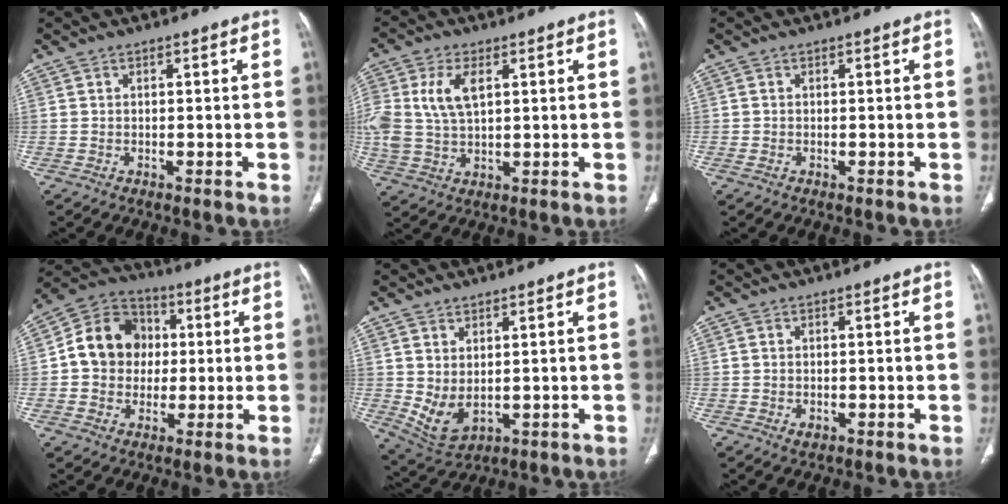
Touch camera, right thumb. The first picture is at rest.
{"total": 9.8, "force": [2.7, 5.5, 7.6], "torque": [-0.172, 0.002, 0.057]}
{"total": 0.6, "force": [-0.2, 0.4, 0.4], "torque": [-0.012, 0.002, -0.001]}
{"total": 13.2, "force": [0.9, 11.5, 6.4], "torque": [-0.079, 0.023, 0.007]}
{"total": 6.7, "force": [0.4, 3.9, 5.5], "torque": [-0.099, -0.009, 0.031]}
{"total": 1.6, "force": [-0.3, 1.1, 1.1], "torque": [-0.019, -0.001, -0.001]}